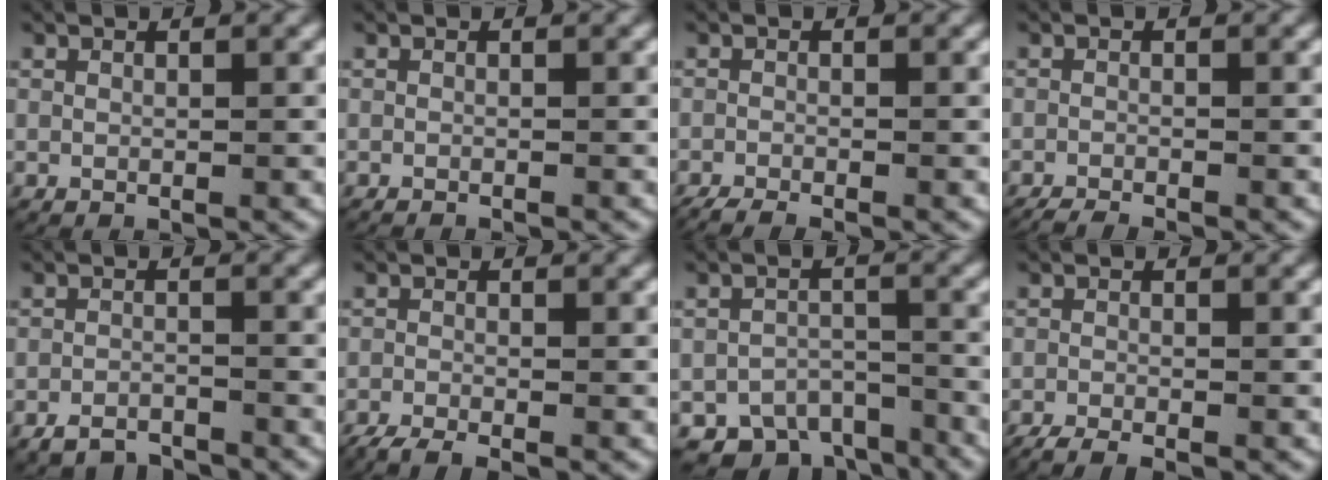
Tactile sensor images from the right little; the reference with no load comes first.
{"total": 1.1, "force": [-1.1, 0.2, 0.1], "torque": [-0.004, -0.006, -0.015]}
{"total": 2.9, "force": [-2.7, 0.9, 0.8], "torque": [-0.020, -0.012, -0.040]}
{"total": 3.2, "force": [-3.1, 0.9, 0.7], "torque": [-0.018, -0.013, -0.045]}
{"total": 3.6, "force": [-3.4, 1.0, 0.4], "torque": [-0.011, -0.014, -0.057]}
{"total": 4.1, "force": [-3.6, 1.5, 1.4], "torque": [-0.033, -0.017, -0.052]}
{"total": 7.9, "force": [-6.1, 4.6, 2.1], "torque": [-0.025, -0.018, -0.104]}
{"total": 3.5, "force": [-3.1, 1.2, 1.1], "torque": [-0.027, -0.014, -0.045]}